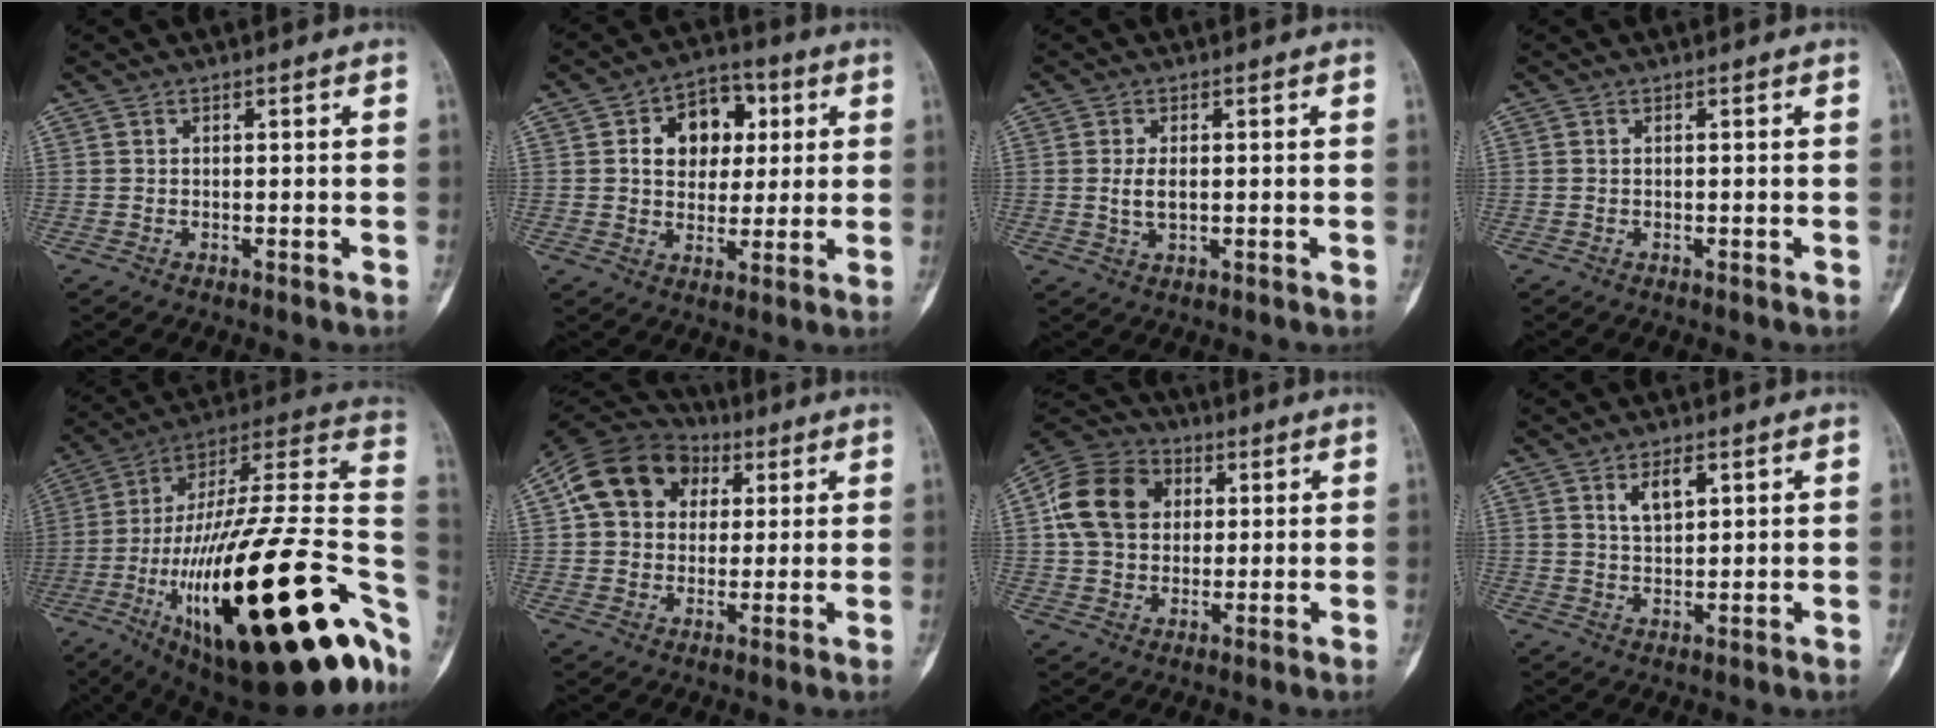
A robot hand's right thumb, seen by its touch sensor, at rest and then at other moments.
{"total": 11.8, "force": [3.0, 8.7, 7.3], "torque": [-0.066, 0.006, 0.044]}
{"total": 3.3, "force": [0.3, 1.8, 2.8], "torque": [-0.055, -0.006, 0.008]}
{"total": 0.0}
{"total": 45.6, "force": [-13.8, 14.3, 41.0], "torque": [-0.568, 0.052, -0.219]}
{"total": 15.0, "force": [4.1, 12.1, 7.9], "torque": [-0.120, 0.017, 0.062]}
{"total": 14.2, "force": [2.7, 11.4, 8.1], "torque": [-0.133, 0.010, 0.040]}
{"total": 4.7, "force": [2.2, 2.3, 3.4], "torque": [-0.053, -0.012, 0.042]}